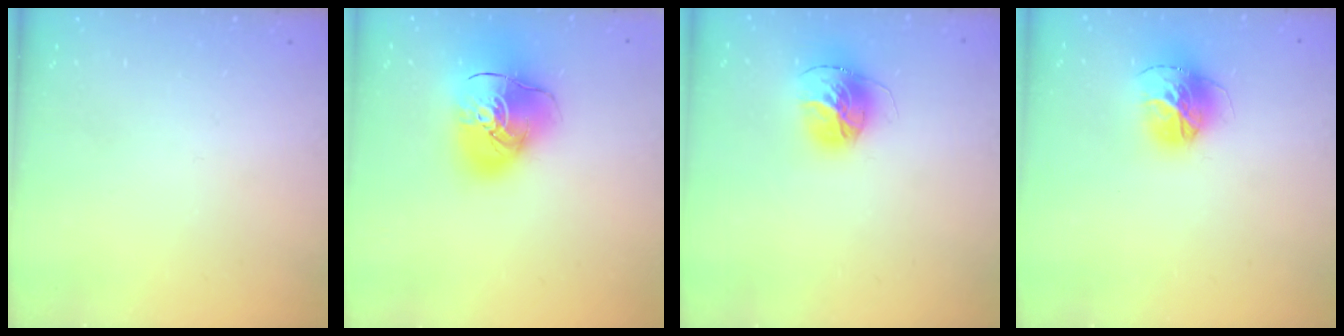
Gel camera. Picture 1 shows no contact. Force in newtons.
{"total": 18.1, "press": 17.9, "slide": 2.7}
{"total": 15.4, "press": 15.3, "slide": 1.7}
{"total": 15.1, "press": 15.0, "slide": 1.5}